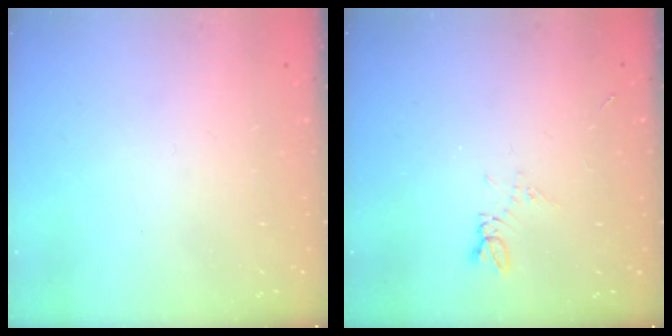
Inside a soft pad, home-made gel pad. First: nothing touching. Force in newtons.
{"total": 5.0, "press": 4.9, "slide": 0.7}